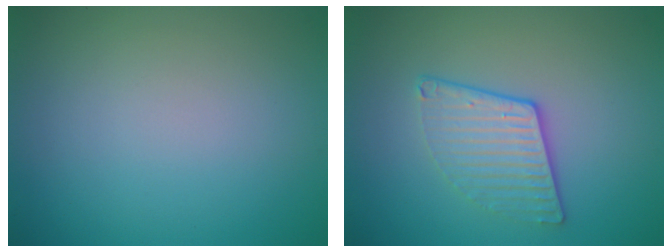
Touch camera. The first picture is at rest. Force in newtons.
{"total": 3.2, "press": 2.8, "slide": 1.6}